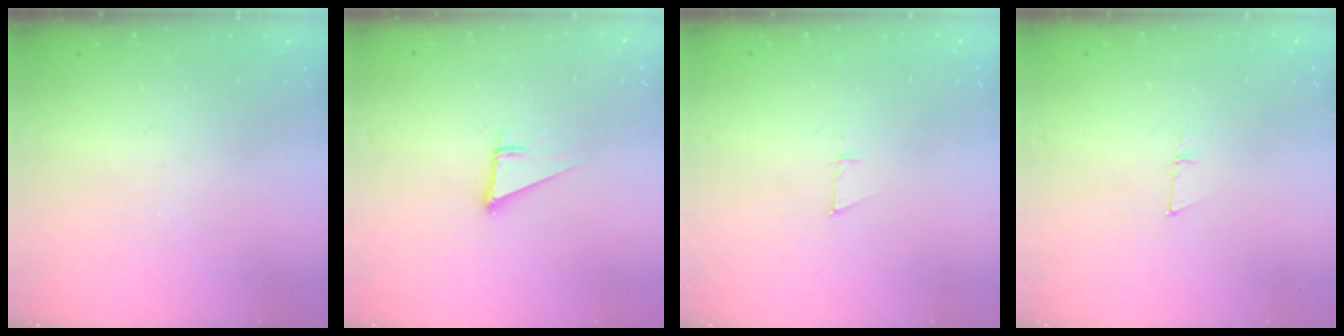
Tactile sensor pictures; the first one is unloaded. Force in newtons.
{"total": 3.6, "press": 3.6, "slide": 0.3}
{"total": 3.3, "press": 3.3, "slide": 0.6}
{"total": 4.2, "press": 4.0, "slide": 1.1}